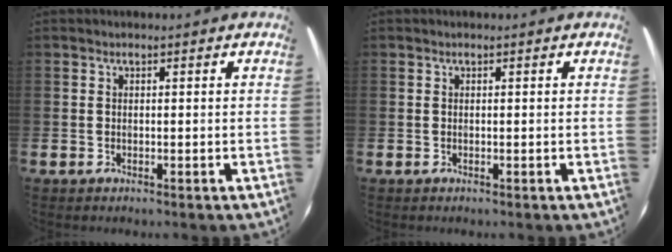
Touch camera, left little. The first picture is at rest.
{"total": 0.0}